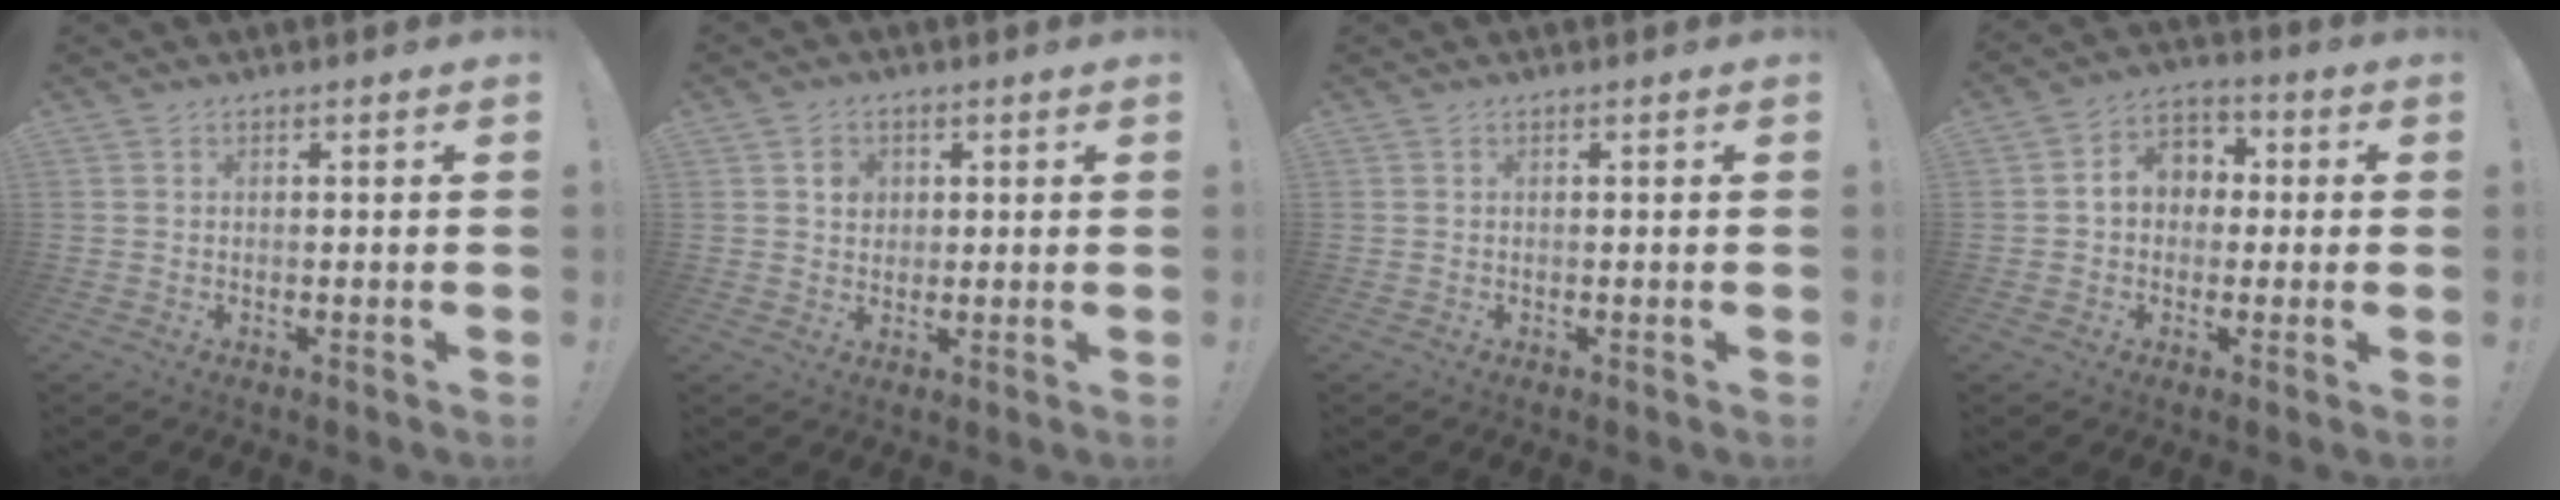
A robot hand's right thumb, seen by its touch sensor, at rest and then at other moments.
{"total": 4.1, "force": [1.1, 3.7, 1.5], "torque": [-0.015, -0.001, 0.018]}
{"total": 0.0}
{"total": 8.4, "force": [0.7, 7.1, 4.4], "torque": [-0.066, 0.016, 0.020]}